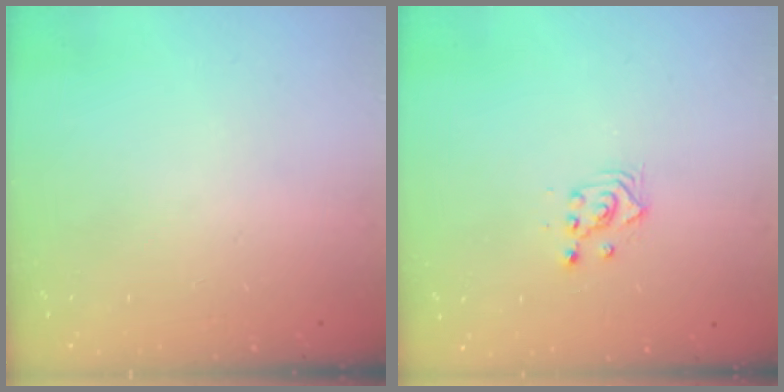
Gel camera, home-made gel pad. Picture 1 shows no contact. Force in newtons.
{"total": 2.3, "press": 2.3, "slide": 0.2}